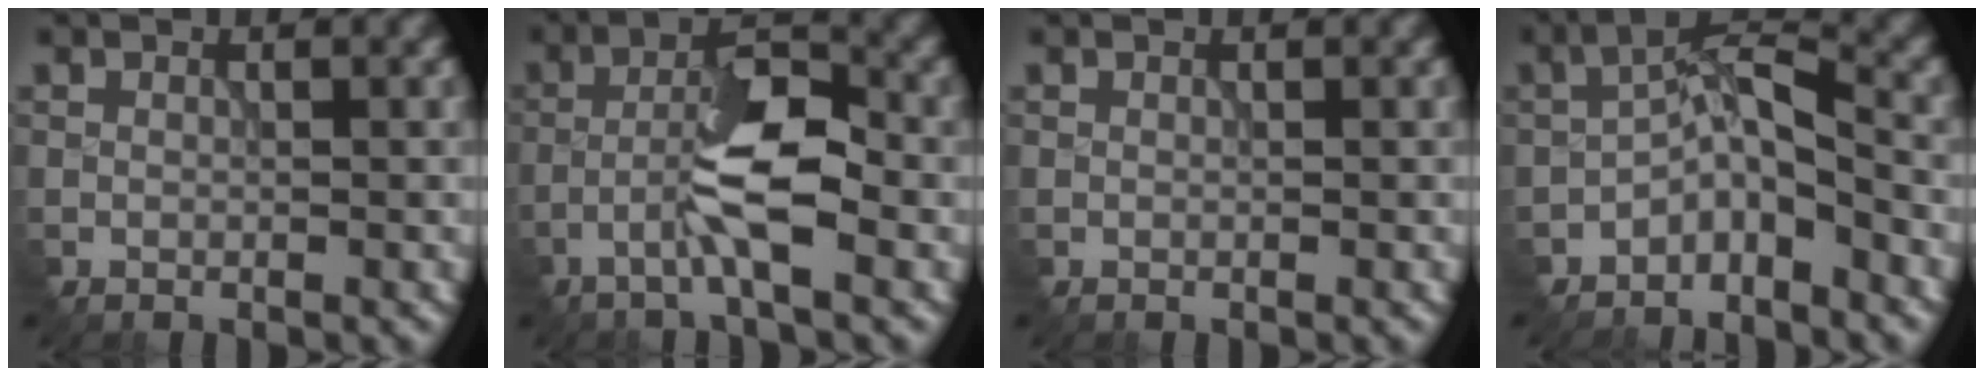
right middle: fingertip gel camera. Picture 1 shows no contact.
{"total": 5.3, "force": [-2.2, 1.0, 4.7], "torque": [-0.093, 0.015, -0.048]}
{"total": 0.0}
{"total": 3.8, "force": [-2.1, 1.5, 2.8], "torque": [-0.051, 0.019, -0.044]}